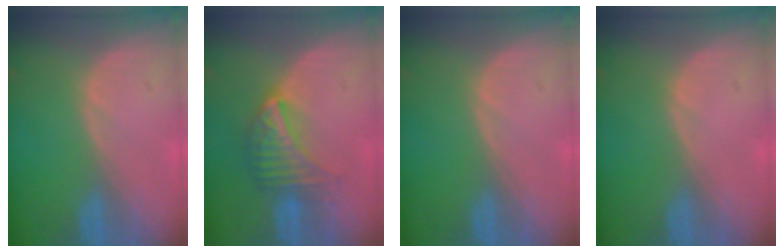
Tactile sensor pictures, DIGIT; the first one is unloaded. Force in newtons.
{"total": 7.2, "press": 6.4, "slide": 3.3}
{"total": 0.0}
{"total": 0.0}